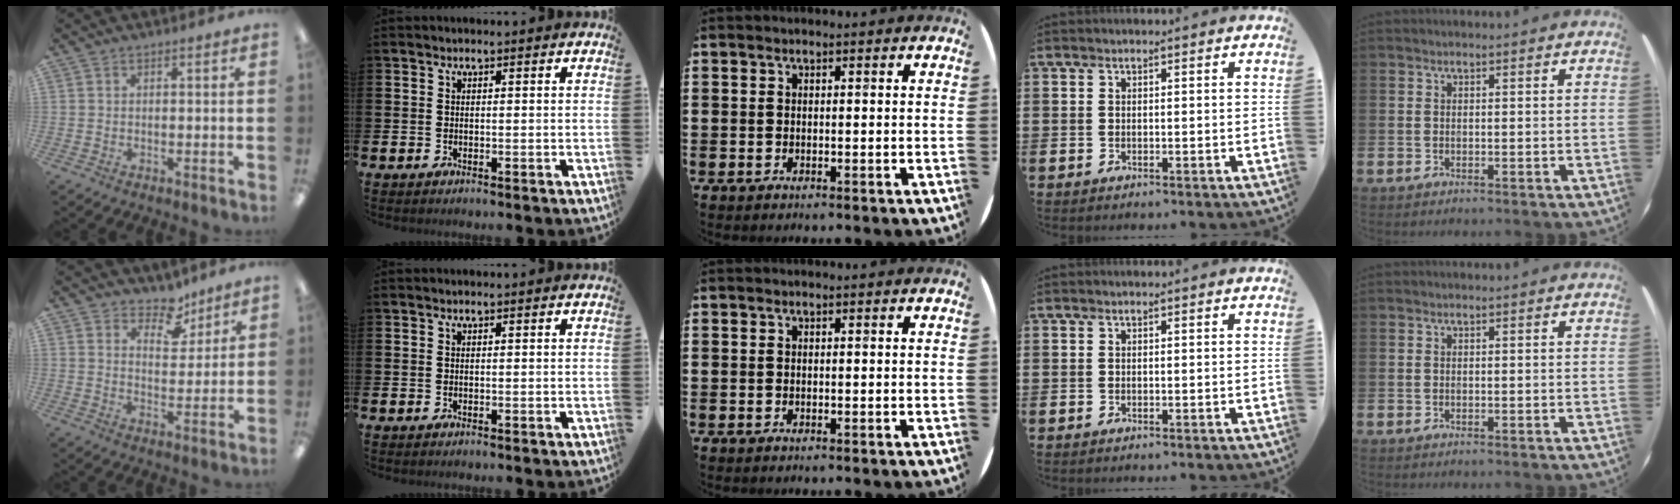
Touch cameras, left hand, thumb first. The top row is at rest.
{"thumb": {"total": 7.9, "force": [6.2, 4.2, 2.6], "torque": [-0.027, -0.039, 0.108]}}